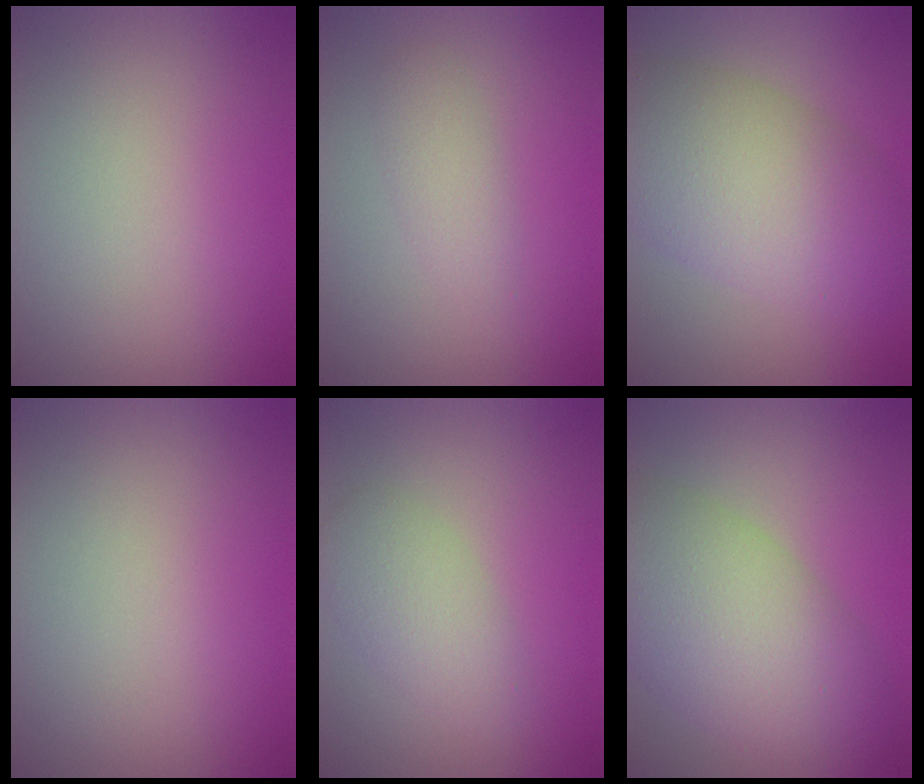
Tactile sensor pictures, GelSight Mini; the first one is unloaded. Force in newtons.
{"total": 1.9, "press": 1.9, "slide": 0.0}
{"total": 9.4, "press": 9.4, "slide": 0.4}
{"total": 0.0}
{"total": 3.2, "press": 3.2, "slide": 0.1}
{"total": 9.0, "press": 9.0, "slide": 0.3}